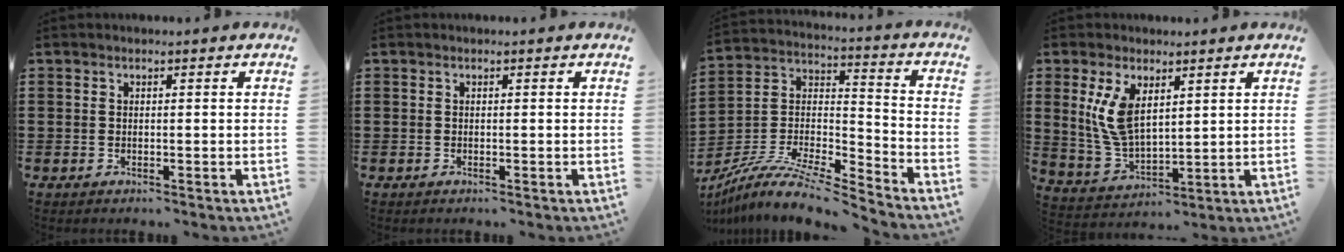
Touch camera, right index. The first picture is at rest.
{"total": 0.0}
{"total": 10.5, "force": [-9.0, 2.0, 5.0], "torque": [-0.104, 0.010, -0.182]}
{"total": 8.1, "force": [2.9, 4.1, 6.3], "torque": [-0.143, 0.002, 0.052]}